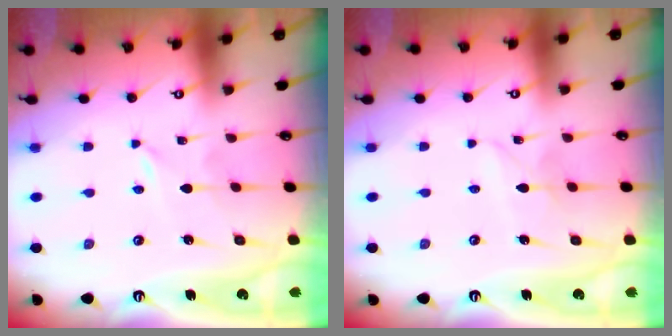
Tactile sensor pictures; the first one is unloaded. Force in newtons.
{"total": 2.7, "press": 2.7, "slide": 0.2}